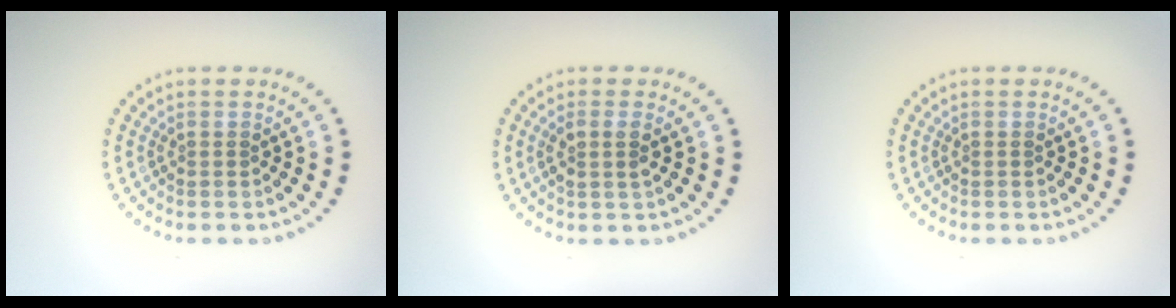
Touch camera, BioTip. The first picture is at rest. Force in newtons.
{"total": 1.7, "press": 1.5, "slide": 0.8}
{"total": 0.0}